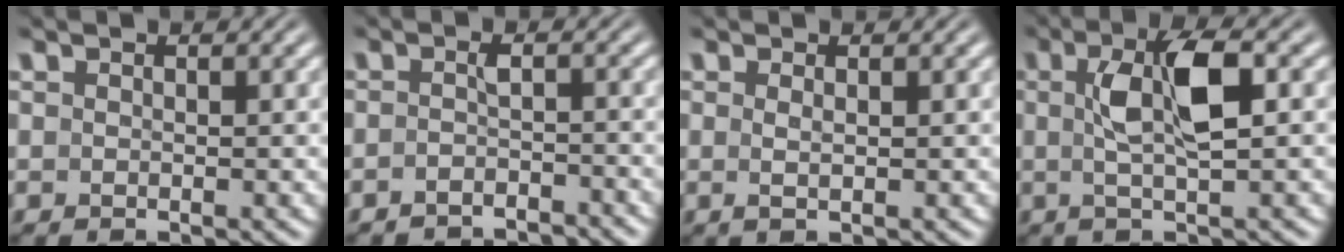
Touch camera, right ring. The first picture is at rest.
{"total": 3.2, "force": [-3.1, 0.2, 0.5], "torque": [-0.014, -0.011, -0.047]}
{"total": 0.9, "force": [0.0, -0.5, 0.7], "torque": [-0.016, -0.009, 0.008]}
{"total": 5.0, "force": [0.4, 0.8, 4.9], "torque": [-0.086, 0.006, 0.007]}